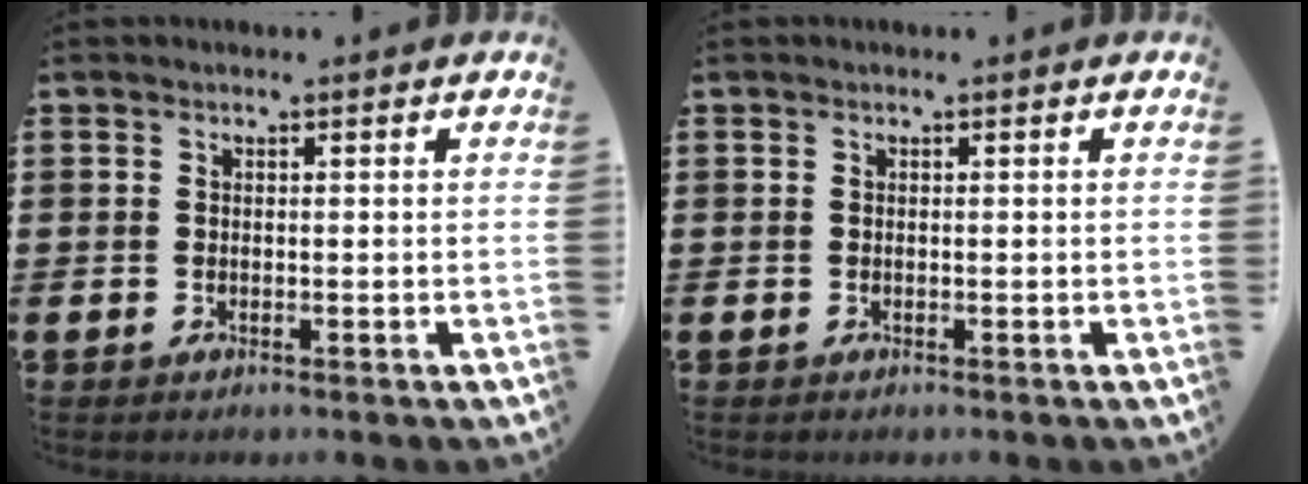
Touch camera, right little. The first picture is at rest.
{"total": 0.0}